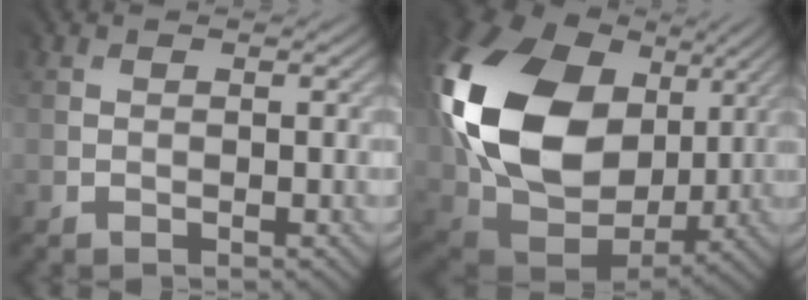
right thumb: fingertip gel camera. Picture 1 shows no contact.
{"total": 19.6, "force": [5.4, 14.5, 12.0], "torque": [-0.325, 0.009, 0.113]}